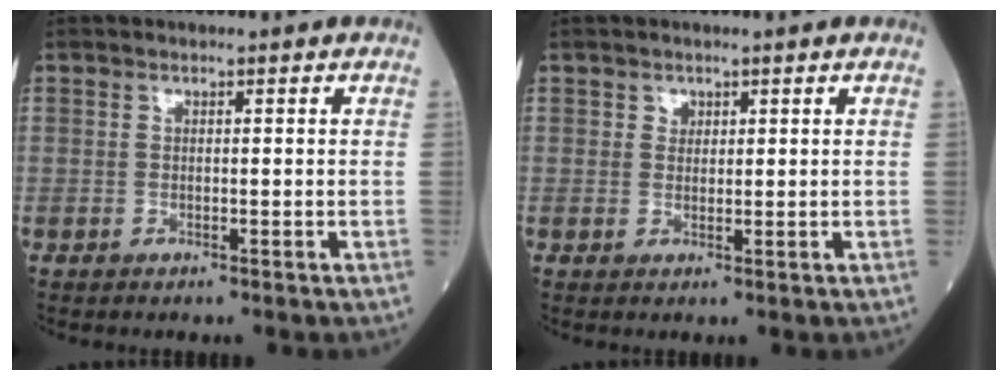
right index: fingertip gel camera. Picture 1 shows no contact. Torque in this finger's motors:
{"motor_torque": [-0.12, 0.02, -0.04, 0.01]}